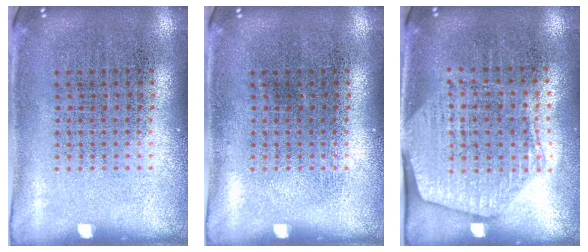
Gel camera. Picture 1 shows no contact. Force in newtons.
{"total": 0.0}
{"total": 1.7, "press": 1.5, "slide": 0.8}